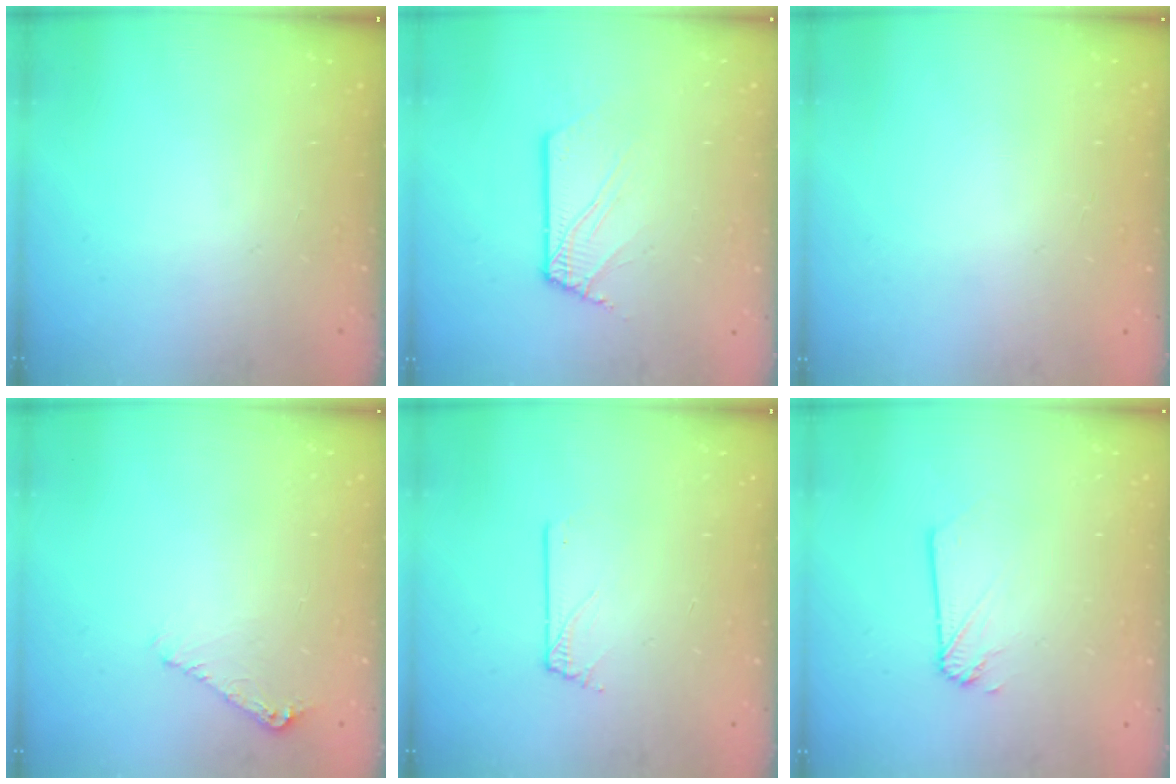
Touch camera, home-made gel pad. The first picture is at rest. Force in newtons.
{"total": 2.4, "press": 2.4, "slide": 0.2}
{"total": 0.0}
{"total": 7.2, "press": 7.2, "slide": 0.8}
{"total": 0.5, "press": 0.5, "slide": 0.1}
{"total": 1.4, "press": 1.4, "slide": 0.1}